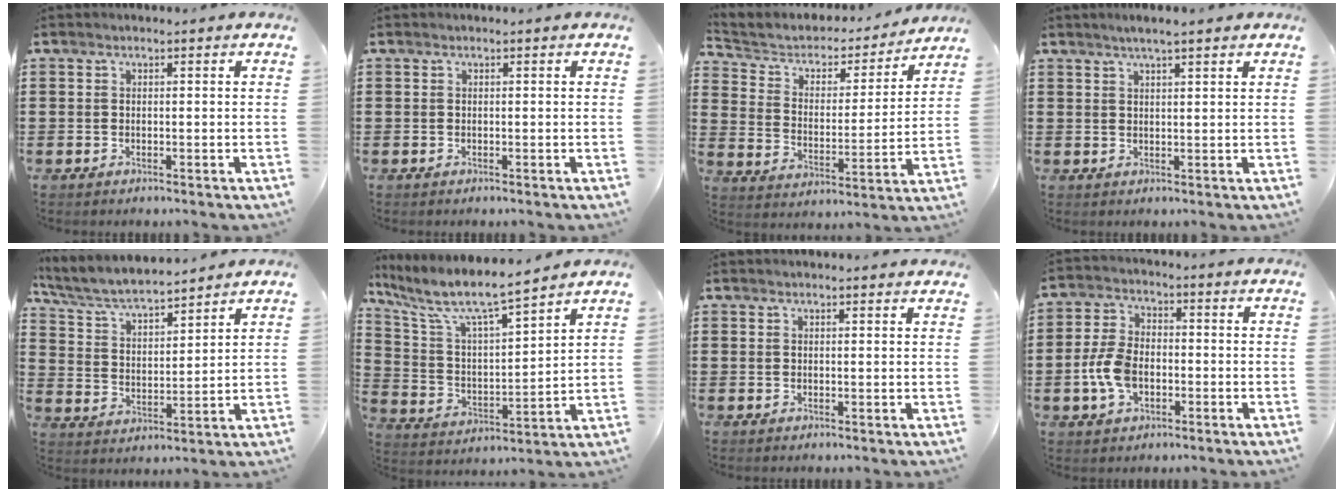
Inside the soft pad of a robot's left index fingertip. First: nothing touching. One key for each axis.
{"total": 0.0}
{"total": 4.1, "fx": 3.4, "fy": 2.1, "fz": 0.8, "tx": -0.044, "ty": -0.025, "tz": 0.050}
{"total": 1.6, "fx": 1.2, "fy": 0.1, "fz": 1.0, "tx": -0.021, "ty": 0.001, "tz": 0.021}
{"total": 6.5, "fx": 5.9, "fy": 0.9, "fz": 2.5, "tx": -0.074, "ty": -0.033, "tz": 0.100}
{"total": 8.0, "fx": 6.6, "fy": 1.4, "fz": 4.3, "tx": -0.114, "ty": -0.042, "tz": 0.107}
{"total": 1.1, "fx": 1.1, "fy": 0.0, "fz": 0.3, "tx": -0.007, "ty": -0.001, "tz": 0.021}
{"total": 7.0, "fx": -1.5, "fy": 4.3, "fz": 5.3, "tx": -0.134, "ty": -0.001, "tz": -0.036}